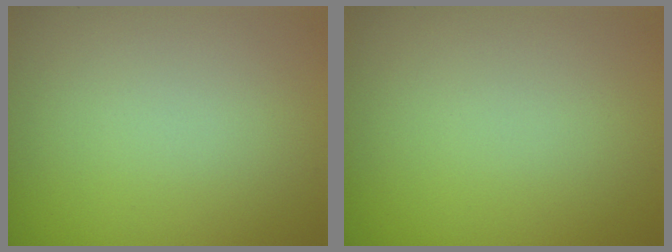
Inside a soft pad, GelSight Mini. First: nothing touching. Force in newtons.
{"total": 0.0}